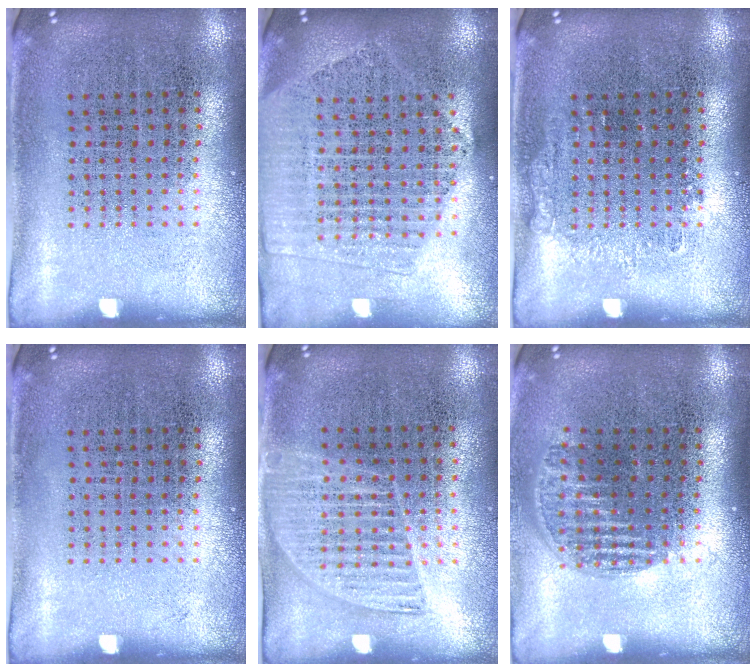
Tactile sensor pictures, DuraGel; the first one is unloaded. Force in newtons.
{"total": 2.1, "press": 1.9, "slide": 0.8}
{"total": 0.7, "press": 0.7, "slide": 0.2}
{"total": 0.0}
{"total": 1.3, "press": 1.2, "slide": 0.6}
{"total": 1.2, "press": 1.0, "slide": 0.6}